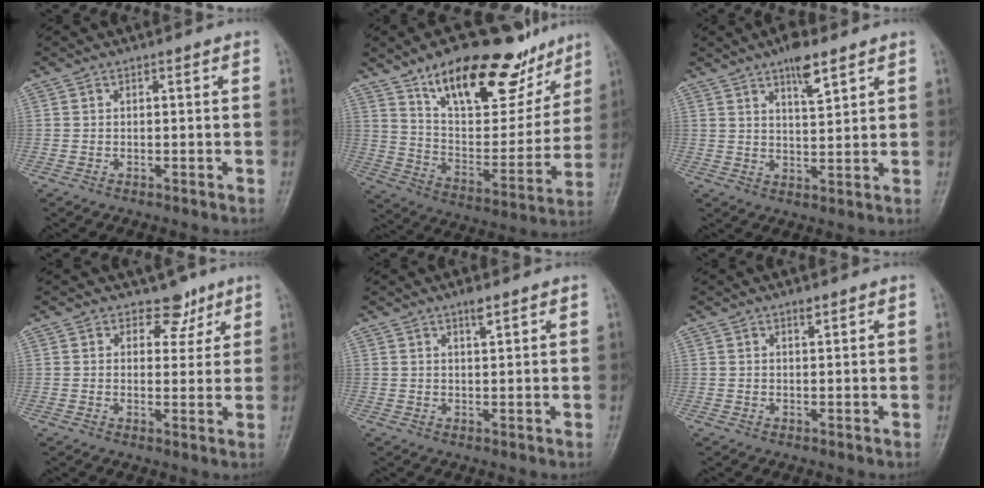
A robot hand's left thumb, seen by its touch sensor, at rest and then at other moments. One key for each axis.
{"total": 25.4, "fx": 16.6, "fy": 11.3, "fz": 15.6, "tx": -0.180, "ty": -0.064, "tz": 0.264}
{"total": 6.4, "fx": 4.1, "fy": 1.9, "fz": 4.5, "tx": -0.063, "ty": -0.023, "tz": 0.066}
{"total": 4.4, "fx": 3.0, "fy": 3.0, "fz": 1.1, "tx": 0.016, "ty": -0.015, "tz": 0.042}
{"total": 2.2, "fx": 1.5, "fy": 0.5, "fz": 1.5, "tx": -0.024, "ty": -0.005, "tz": 0.027}
{"total": 1.2, "fx": 0.9, "fy": 0.3, "fz": 0.8, "tx": -0.010, "ty": -0.005, "tz": 0.016}